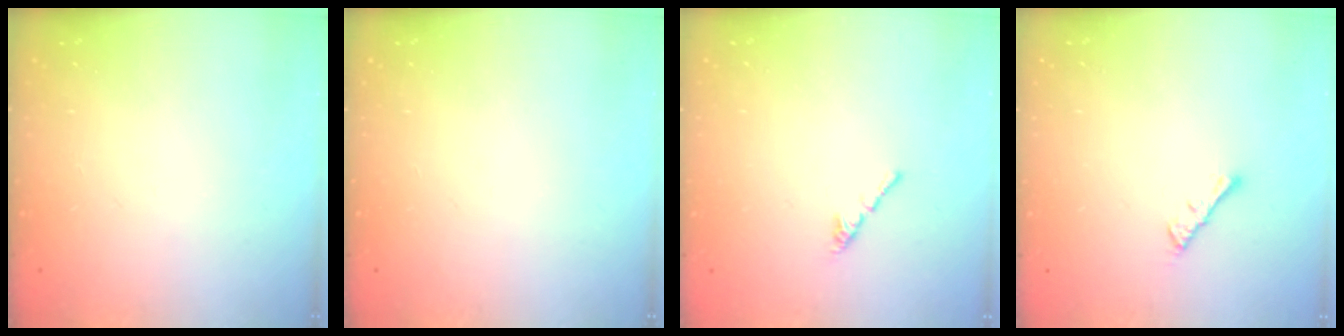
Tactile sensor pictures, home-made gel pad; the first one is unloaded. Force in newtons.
{"total": 0.0}
{"total": 1.3, "press": 1.2, "slide": 0.4}
{"total": 2.3, "press": 2.2, "slide": 0.4}